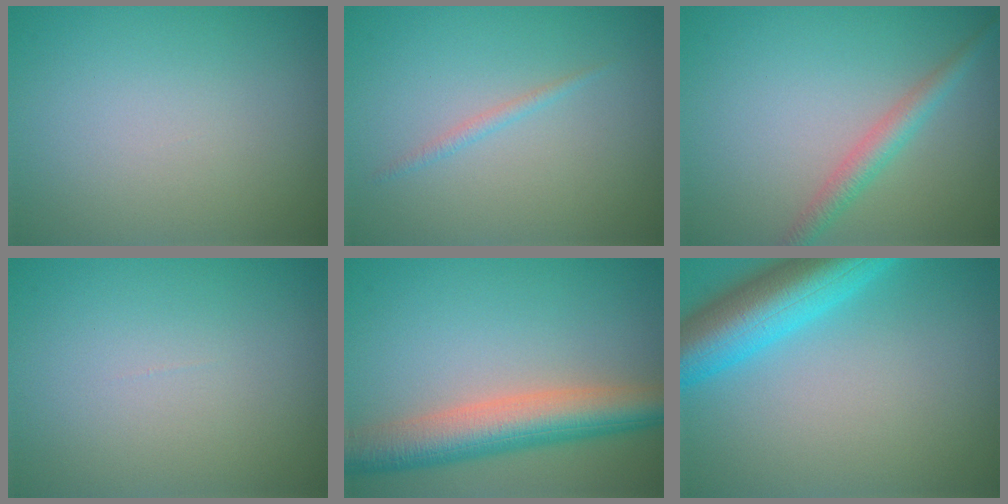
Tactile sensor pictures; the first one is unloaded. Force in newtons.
{"total": 0.8, "press": 0.8, "slide": 0.1}
{"total": 2.2, "press": 2.2, "slide": 0.1}
{"total": 0.0}
{"total": 6.9, "press": 6.9, "slide": 0.4}
{"total": 8.5, "press": 8.5, "slide": 0.6}